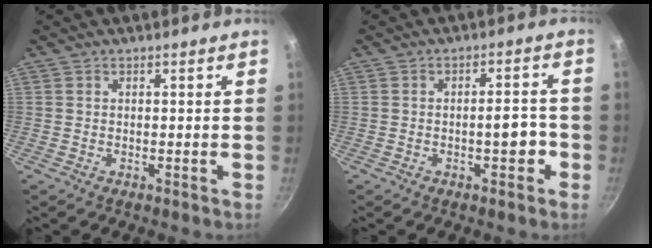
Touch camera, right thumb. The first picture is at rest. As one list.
[{"total": 4.8, "force": [-1.7, 1.9, 4.0], "torque": [-0.036, 0.021, -0.025]}]